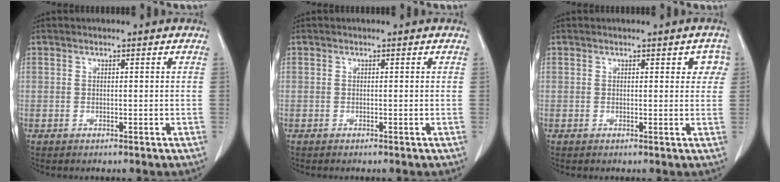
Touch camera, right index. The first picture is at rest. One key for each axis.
{"total": 0.0}
{"total": 2.8, "fx": 1.0, "fy": 1.6, "fz": 2.1, "tx": -0.009, "ty": 0.008, "tz": 0.006}